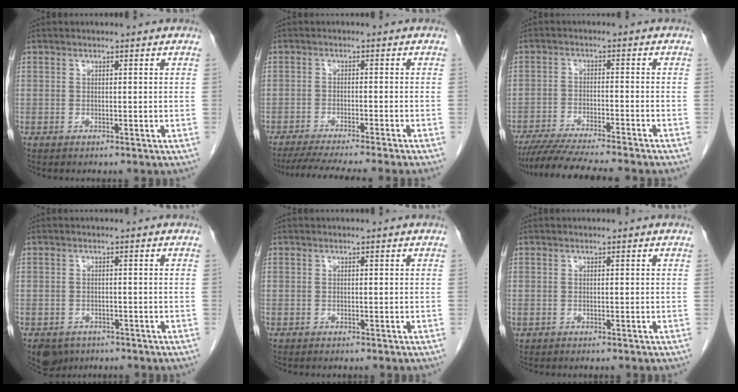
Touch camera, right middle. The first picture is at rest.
{"total": 11.6, "force": [-10.1, -1.3, 5.6], "torque": [-0.057, -0.023, -0.150]}
{"total": 12.3, "force": [-10.8, -0.3, 5.9], "torque": [-0.078, -0.021, -0.168]}
{"total": 4.5, "force": [-3.0, 3.1, 1.1], "torque": [-0.015, 0.000, -0.044]}
{"total": 0.0}
{"total": 0.0}